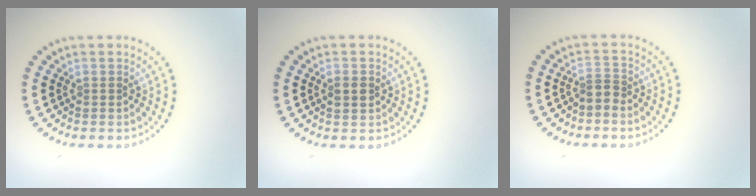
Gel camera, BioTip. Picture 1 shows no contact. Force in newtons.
{"total": 1.3, "press": 1.3, "slide": 0.1}
{"total": 1.3, "press": 0.8, "slide": 1.1}